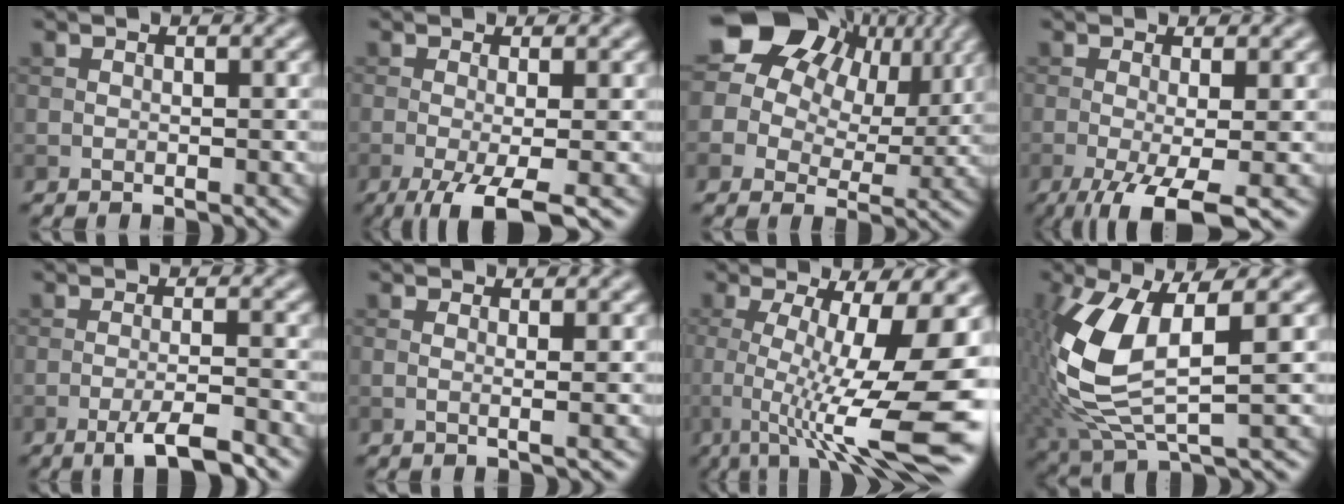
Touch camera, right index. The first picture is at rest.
{"total": 6.0, "force": [-2.7, 1.3, 5.2], "torque": [-0.077, -0.002, -0.051]}
{"total": 15.5, "force": [7.9, 10.4, 8.3], "torque": [-0.175, 0.052, 0.116]}
{"total": 6.8, "force": [-3.0, 1.6, 6.0], "torque": [-0.095, -0.008, -0.050]}
{"total": 4.0, "force": [-2.4, 0.6, 3.1], "torque": [-0.054, 0.001, -0.047]}
{"total": 1.5, "force": [0.2, 0.4, 1.4], "torque": [-0.022, 0.001, -0.004]}
{"total": 14.4, "force": [-2.4, 3.7, 13.7], "torque": [-0.202, -0.001, -0.036]}
{"total": 9.7, "force": [1.2, 3.7, 8.9], "torque": [-0.205, -0.003, 0.024]}